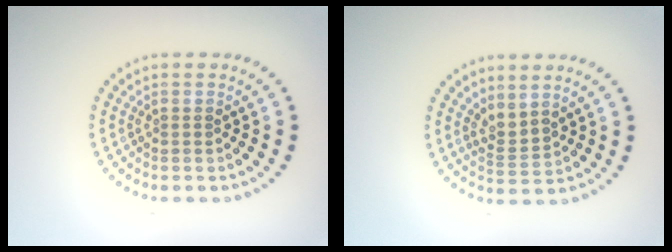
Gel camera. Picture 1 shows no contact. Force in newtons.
{"total": 2.1, "press": 1.4, "slide": 1.6}